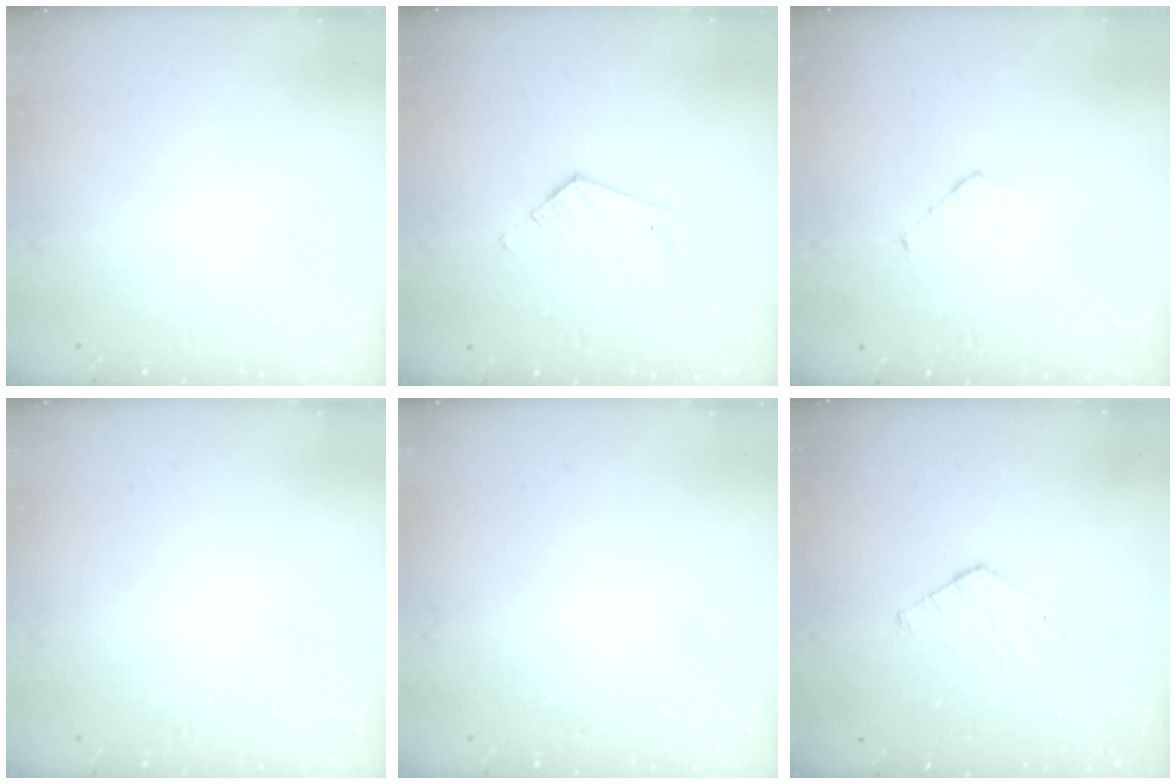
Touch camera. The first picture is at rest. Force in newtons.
{"total": 6.3, "press": 6.3, "slide": 0.2}
{"total": 3.7, "press": 3.7, "slide": 0.4}
{"total": 0.0}
{"total": 0.0}
{"total": 3.9, "press": 3.8, "slide": 0.3}